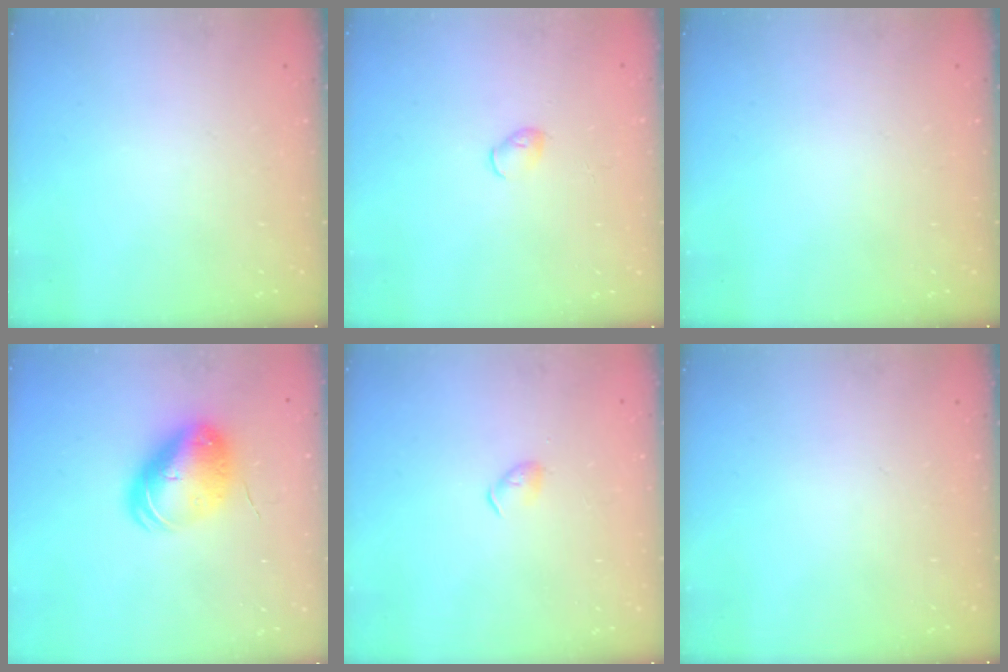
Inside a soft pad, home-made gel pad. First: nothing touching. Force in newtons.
{"total": 2.9, "press": 2.9, "slide": 0.7}
{"total": 0.0}
{"total": 10.2, "press": 10.0, "slide": 1.7}
{"total": 3.0, "press": 2.9, "slide": 0.6}
{"total": 0.0}